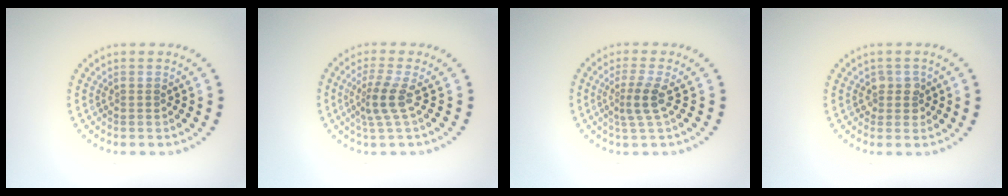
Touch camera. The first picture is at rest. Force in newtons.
{"total": 2.7, "press": 1.9, "slide": 1.9}
{"total": 2.5, "press": 1.7, "slide": 1.8}
{"total": 1.6, "press": 1.5, "slide": 0.7}